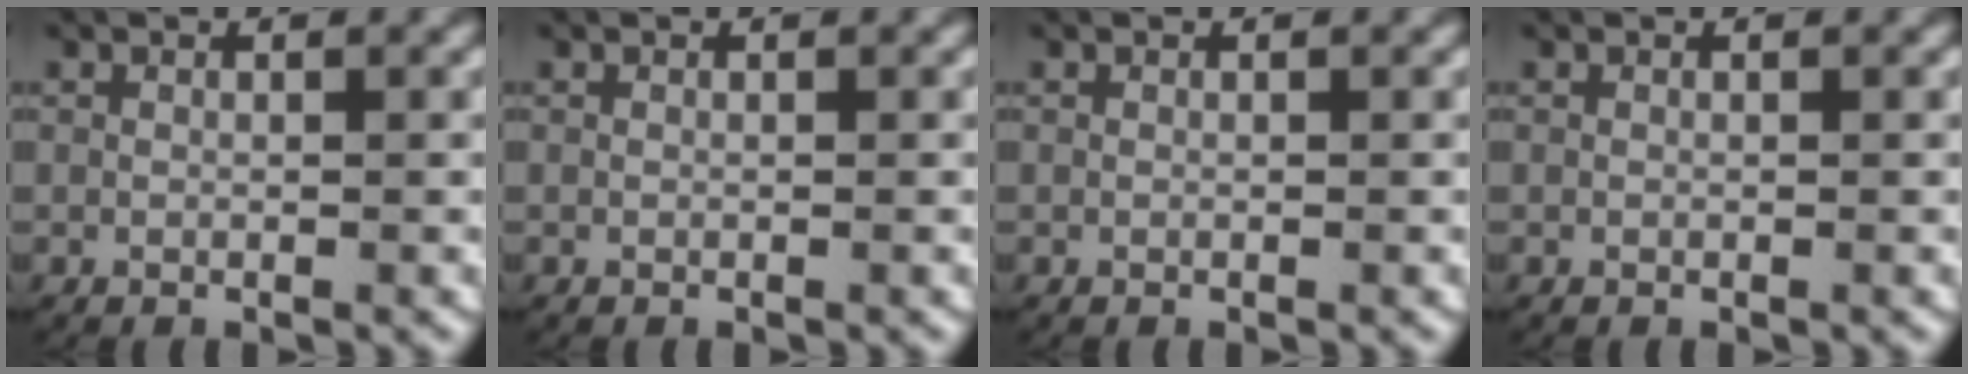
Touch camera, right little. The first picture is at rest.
{"total": 0.0}
{"total": 0.0}
{"total": 0.0}